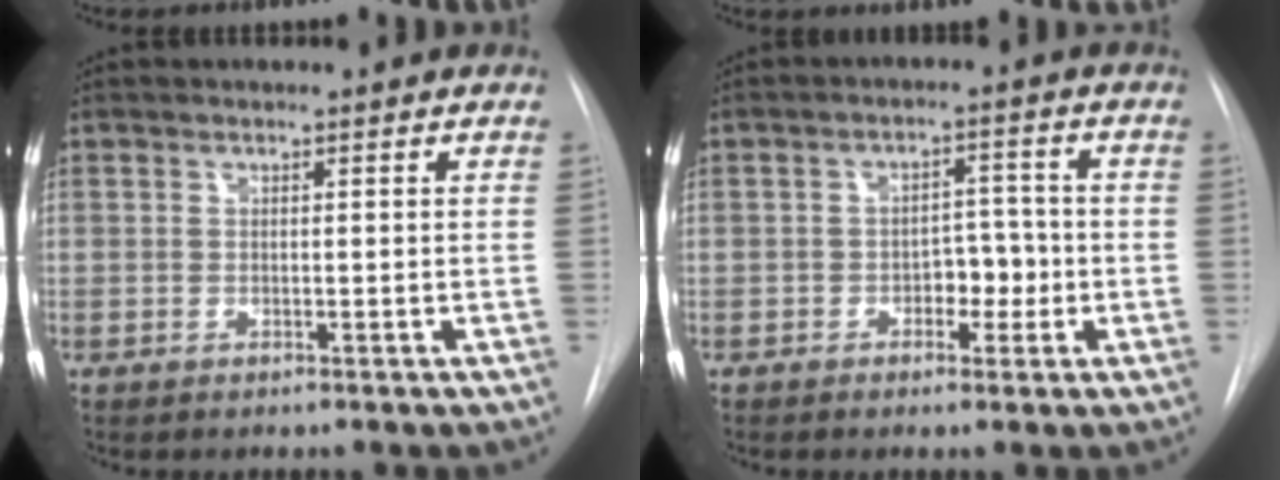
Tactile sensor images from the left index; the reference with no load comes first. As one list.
[{"total": 4.3, "force": [-1.3, 2.6, 3.1], "torque": [-0.036, 0.010, -0.019]}]